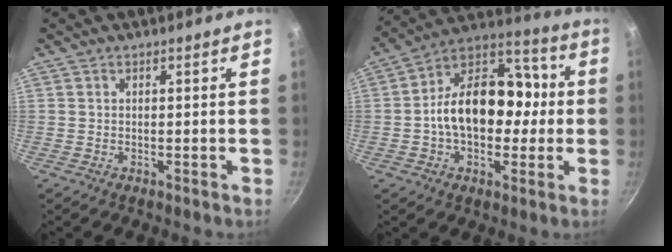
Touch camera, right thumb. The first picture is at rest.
{"total": 19.4, "force": [-0.4, 12.4, 14.9], "torque": [-0.203, 0.041, -0.015]}